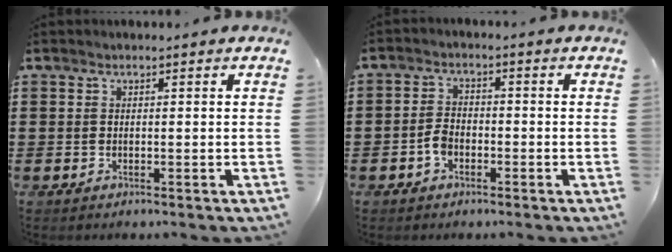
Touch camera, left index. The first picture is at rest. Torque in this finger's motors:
{"motor_torque": [0.23, 0.16, 0.31, 0.04]}